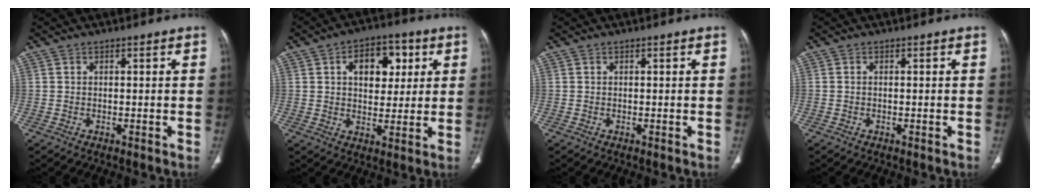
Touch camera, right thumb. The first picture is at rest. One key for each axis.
{"total": 10.8, "fx": 3.3, "fy": 6.9, "fz": 7.5, "tx": -0.063, "ty": 0.000, "tz": 0.049}
{"total": 0.0}
{"total": 0.0}